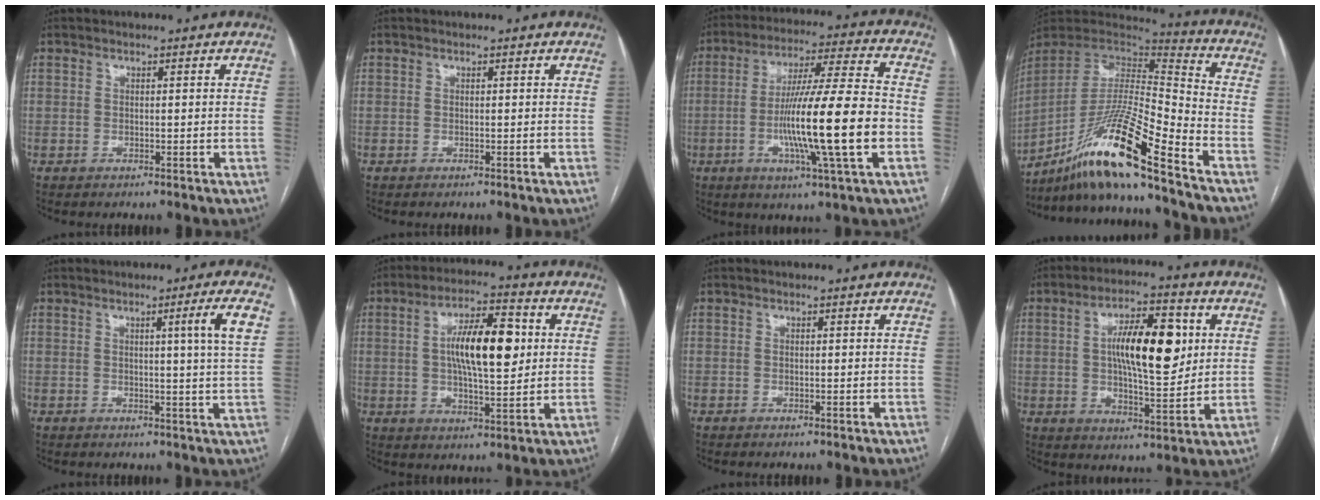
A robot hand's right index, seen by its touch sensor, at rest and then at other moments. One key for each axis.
{"total": 0.0}
{"total": 17.2, "fx": -3.7, "fy": -0.3, "fz": 16.8, "tx": -0.296, "ty": -0.006, "tz": -0.066}
{"total": 19.1, "fx": -13.9, "fy": -0.6, "fz": 13.2, "tx": -0.282, "ty": -0.014, "tz": -0.258}
{"total": 4.9, "fx": 1.6, "fy": -1.5, "fz": 4.4, "tx": -0.066, "ty": -0.009, "tz": 0.024}
{"total": 12.1, "fx": 1.9, "fy": 3.5, "fz": 11.5, "tx": -0.202, "ty": 0.016, "tz": 0.029}
{"total": 0.0}
{"total": 13.2, "fx": 2.6, "fy": 4.0, "fz": 12.3, "tx": -0.205, "ty": 0.012, "tz": 0.041}